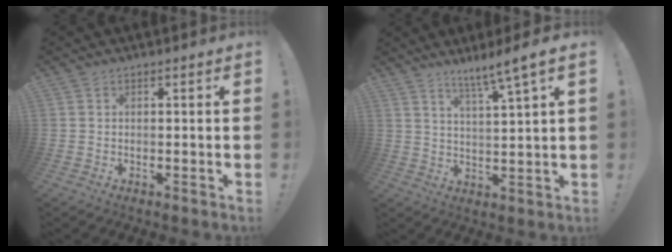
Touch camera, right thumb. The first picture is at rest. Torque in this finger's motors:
{"motor_torque": [0.05, 0.10, 0.63, 0.63, 0.00]}